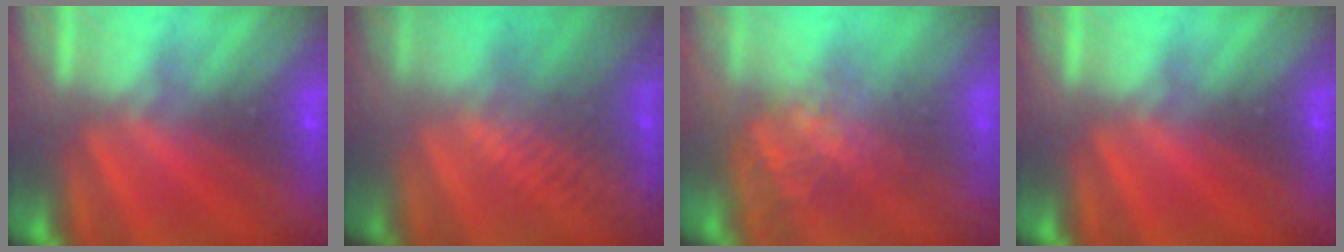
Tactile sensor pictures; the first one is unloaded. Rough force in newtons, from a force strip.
{"total": 3.0}
{"total": 4.5}
{"total": 0.0}